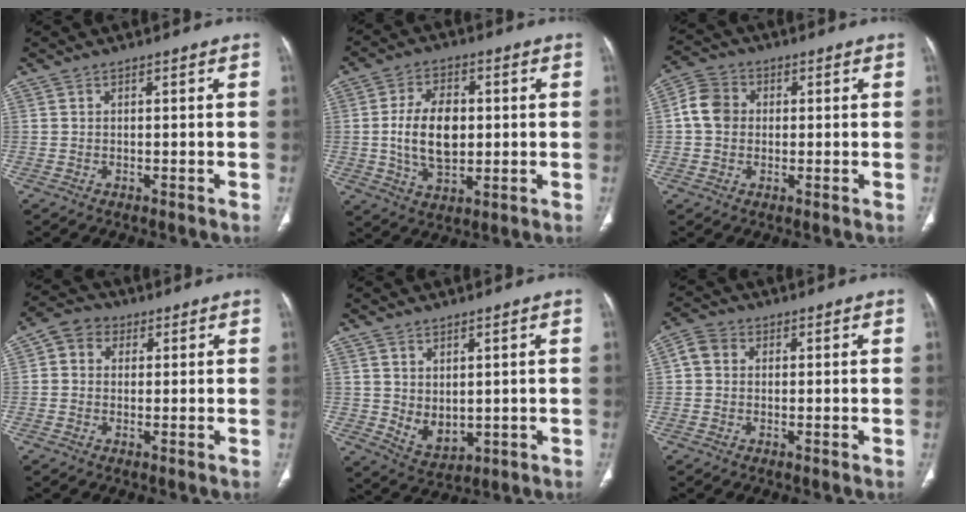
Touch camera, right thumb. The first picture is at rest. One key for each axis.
{"total": 11.3, "fx": 0.2, "fy": 6.9, "fz": 8.9, "tx": -0.143, "ty": 0.003, "tz": 0.009}
{"total": 6.3, "fx": 0.3, "fy": 5.4, "fz": 3.2, "tx": -0.052, "ty": 0.015, "tz": -0.003}
{"total": 5.0, "fx": 1.2, "fy": 4.3, "fz": 2.2, "tx": -0.020, "ty": 0.010, "tz": 0.011}
{"total": 5.1, "fx": 0.9, "fy": 3.9, "fz": 3.2, "tx": -0.037, "ty": -0.020, "tz": 0.037}
{"total": 3.7, "fx": 0.5, "fy": 3.2, "fz": 1.9, "tx": -0.029, "ty": 0.011, "tz": 0.003}